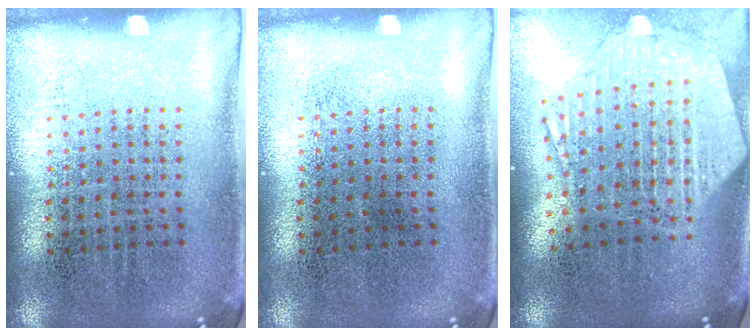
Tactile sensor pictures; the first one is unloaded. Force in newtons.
{"total": 0.0}
{"total": 2.7, "press": 2.2, "slide": 1.5}